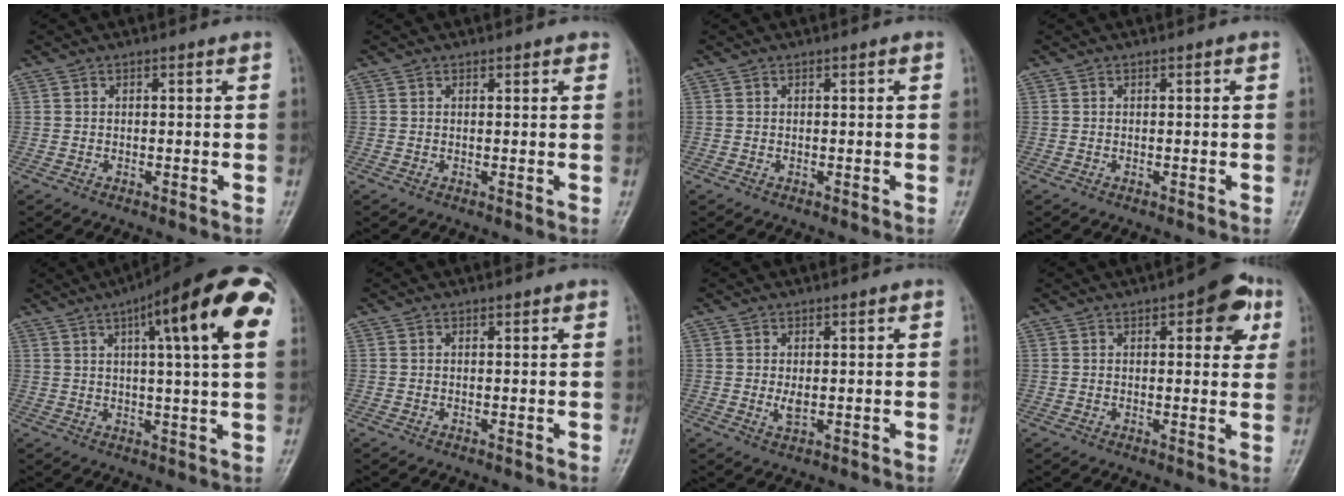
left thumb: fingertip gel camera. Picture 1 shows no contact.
{"total": 1.1, "force": [0.8, 0.6, 0.5], "torque": [0.000, -0.002, 0.005]}
{"total": 0.0}
{"total": 0.0}
{"total": 19.8, "force": [7.7, 3.7, 17.8], "torque": [-0.247, 0.008, 0.099]}
{"total": 0.7, "force": [0.4, 0.3, 0.4], "torque": [-0.003, 0.000, 0.003]}
{"total": 2.6, "force": [0.2, 1.3, 2.3], "torque": [-0.037, -0.002, 0.006]}
{"total": 8.8, "force": [3.7, 3.7, 7.0], "torque": [-0.056, -0.005, 0.037]}